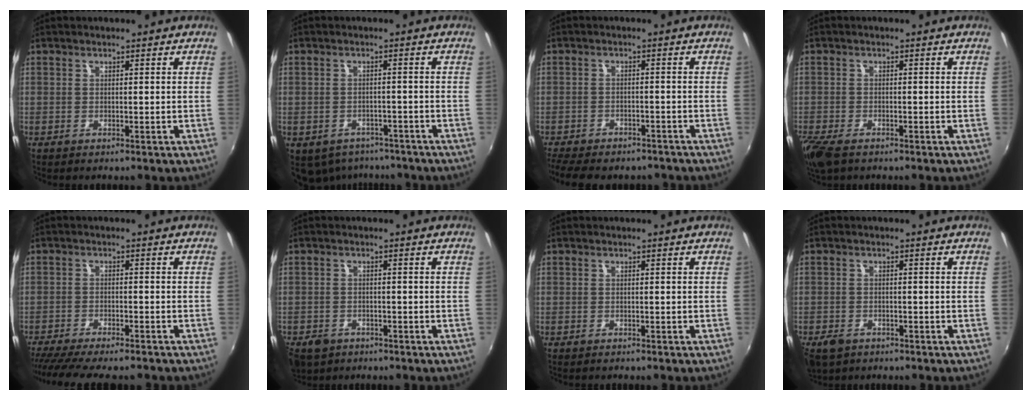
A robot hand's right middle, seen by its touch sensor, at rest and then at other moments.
{"total": 9.5, "force": [-6.7, 5.8, 3.3], "torque": [-0.083, -0.015, -0.085]}
{"total": 12.8, "force": [-10.6, 4.8, 5.3], "torque": [-0.126, -0.024, -0.155]}
{"total": 6.1, "force": [-4.3, 2.5, 3.6], "torque": [-0.093, -0.026, -0.086]}
{"total": 13.0, "force": [-11.3, 2.0, 6.1], "torque": [-0.130, -0.035, -0.176]}
{"total": 5.9, "force": [-3.7, 3.9, 2.3], "torque": [-0.062, -0.008, -0.060]}
{"total": 0.6, "force": [-0.6, 0.2, 0.1], "torque": [-0.003, -0.003, -0.010]}
{"total": 4.7, "force": [-3.1, 2.8, 2.0], "torque": [-0.057, -0.010, -0.053]}